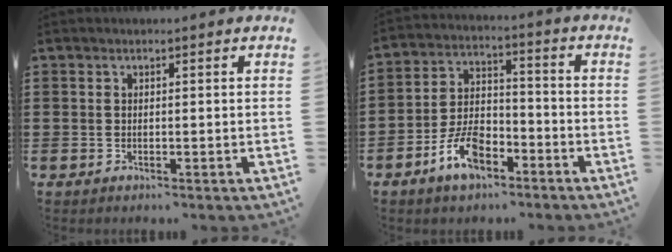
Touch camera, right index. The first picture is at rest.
{"total": 7.7, "force": [-4.5, 4.0, 4.8], "torque": [-0.109, 0.012, -0.089]}